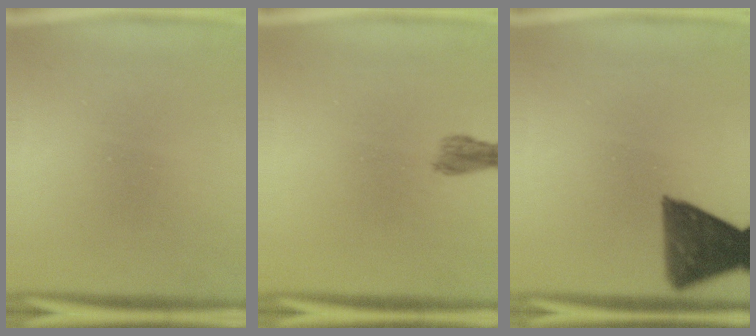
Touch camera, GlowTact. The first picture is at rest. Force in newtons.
{"total": 1.6}
{"total": 9.4}